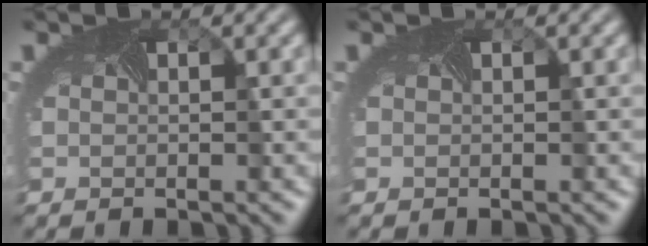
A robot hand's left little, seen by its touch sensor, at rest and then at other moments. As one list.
[{"total": 0.0}]